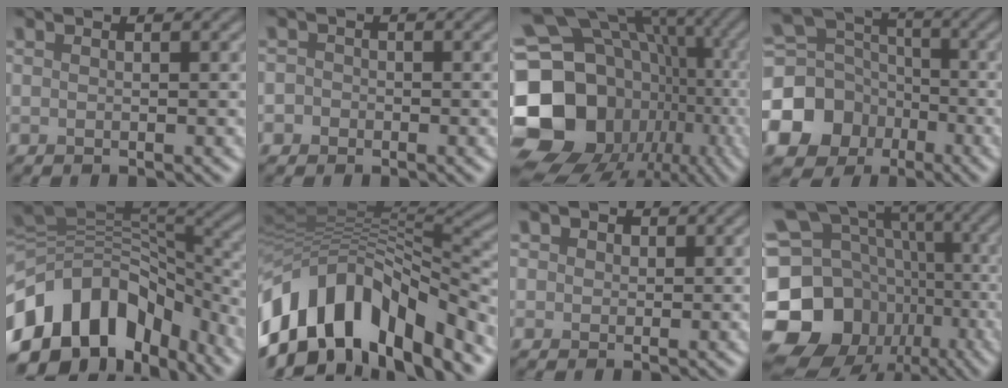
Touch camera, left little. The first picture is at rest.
{"total": 2.0, "force": [-0.7, 1.8, 0.3], "torque": [0.017, 0.011, -0.029]}
{"total": 20.4, "force": [-3.6, 17.1, 10.6], "torque": [-0.212, -0.010, -0.065]}
{"total": 11.6, "force": [-4.8, 10.0, 3.4], "torque": [-0.101, -0.024, -0.107]}
{"total": 14.2, "force": [-6.4, 9.1, 8.8], "torque": [-0.192, 0.013, -0.110]}
{"total": 14.5, "force": [-6.1, 8.2, 10.3], "torque": [-0.202, 0.026, -0.118]}
{"total": 3.3, "force": [1.6, 2.5, 1.4], "torque": [-0.016, 0.017, 0.006]}
{"total": 18.7, "force": [-6.5, 15.4, 8.4], "torque": [-0.202, -0.012, -0.112]}